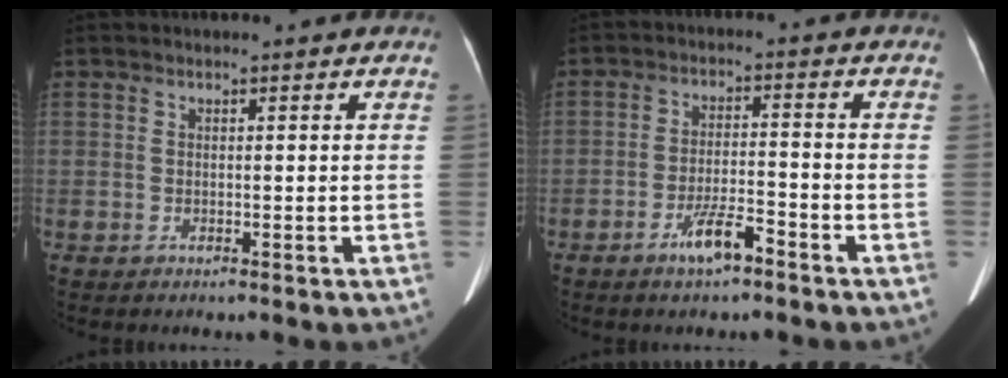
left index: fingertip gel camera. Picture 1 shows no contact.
{"total": 5.2, "force": [-3.5, 0.9, 3.7], "torque": [-0.073, -0.002, -0.063]}